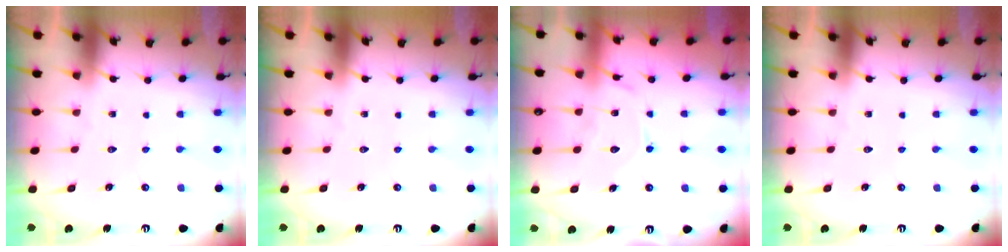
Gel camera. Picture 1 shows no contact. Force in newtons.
{"total": 0.0}
{"total": 11.9, "press": 11.8, "slide": 1.1}
{"total": 0.0}